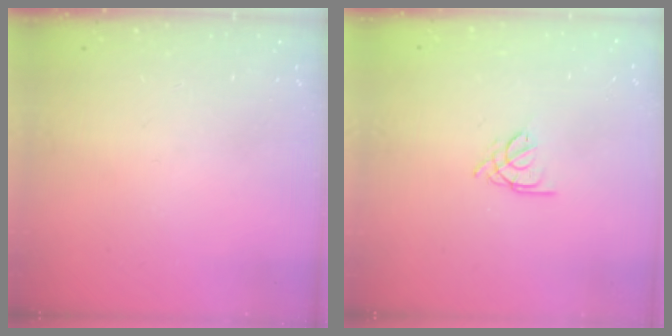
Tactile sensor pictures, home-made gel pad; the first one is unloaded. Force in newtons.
{"total": 2.2, "press": 2.2, "slide": 0.5}